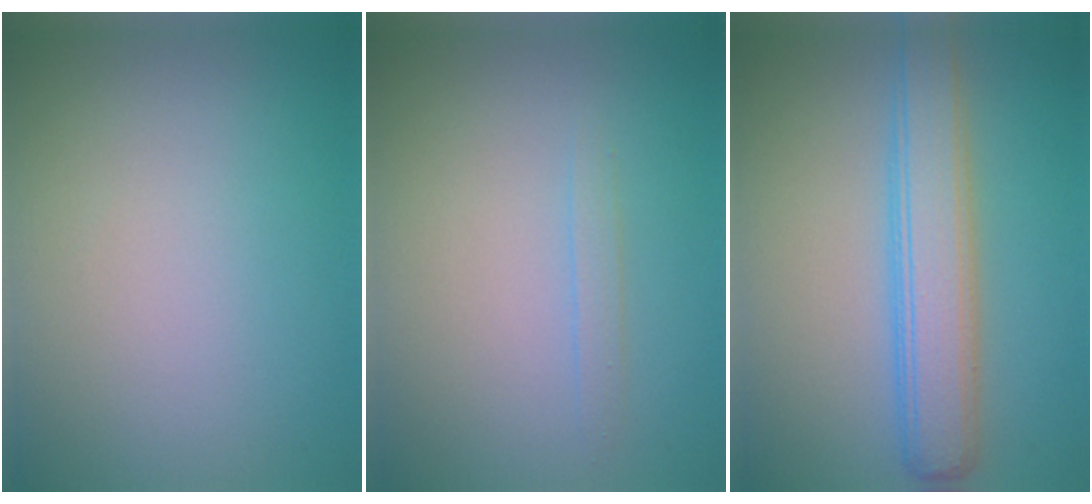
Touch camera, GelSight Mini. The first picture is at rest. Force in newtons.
{"total": 0.8, "press": 0.8, "slide": 0.1}
{"total": 5.2, "press": 5.2, "slide": 0.1}